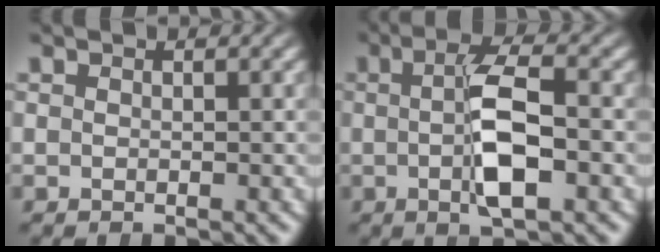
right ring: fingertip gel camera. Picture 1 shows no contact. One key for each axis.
{"total": 4.9, "fx": -0.5, "fy": 0.9, "fz": 4.8, "tx": -0.084, "ty": -0.004, "tz": -0.005}